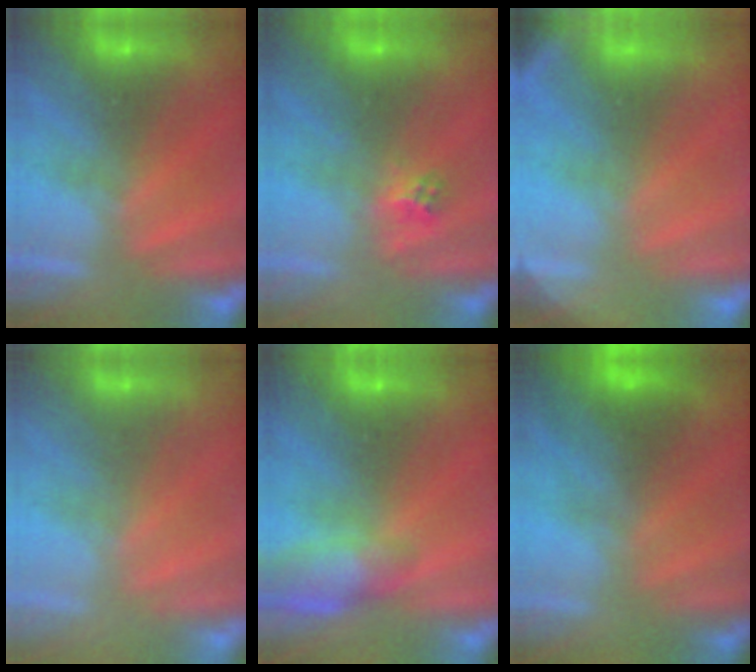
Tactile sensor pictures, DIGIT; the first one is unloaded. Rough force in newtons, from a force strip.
{"total": 2.2}
{"total": 3.3}
{"total": 2.1}
{"total": 3.9}
{"total": 2.3}